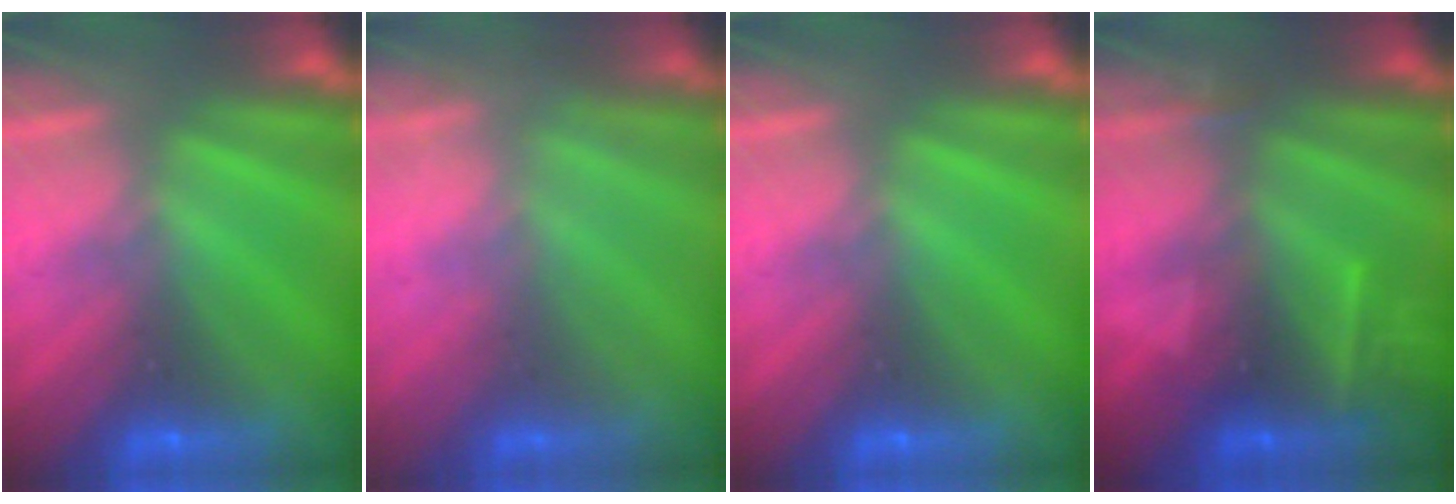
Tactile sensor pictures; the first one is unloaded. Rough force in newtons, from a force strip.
{"total": 2.9}
{"total": 0.0}
{"total": 2.4}